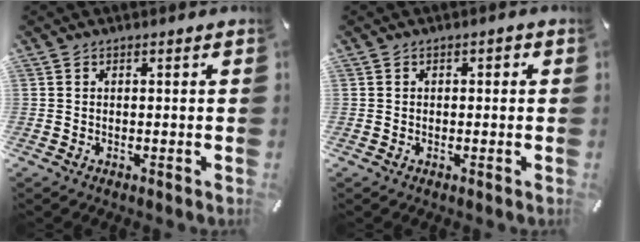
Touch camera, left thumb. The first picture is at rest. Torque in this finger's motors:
{"motor_torque": [-0.12, -0.35, -0.09, 0.28, -0.01]}